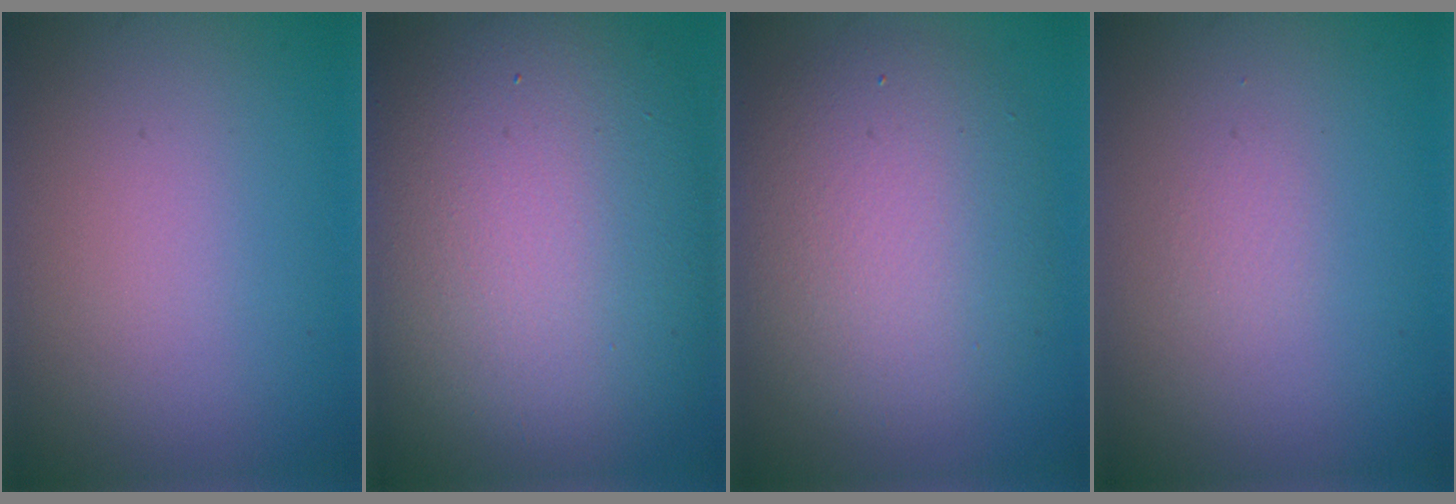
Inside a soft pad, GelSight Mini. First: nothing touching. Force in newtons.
{"total": 15.3, "press": 15.3, "slide": 0.8}
{"total": 7.3, "press": 7.2, "slide": 0.8}
{"total": 0.6, "press": 0.6, "slide": 0.0}